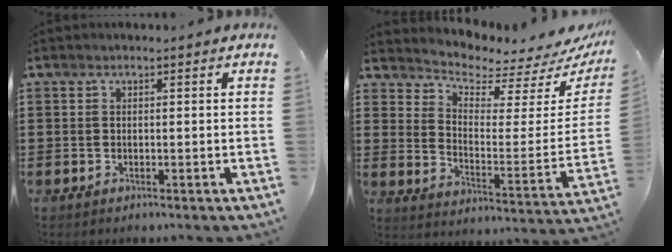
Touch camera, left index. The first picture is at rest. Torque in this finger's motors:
{"motor_torque": [2.08, -0.07, 0.06, 0.02]}